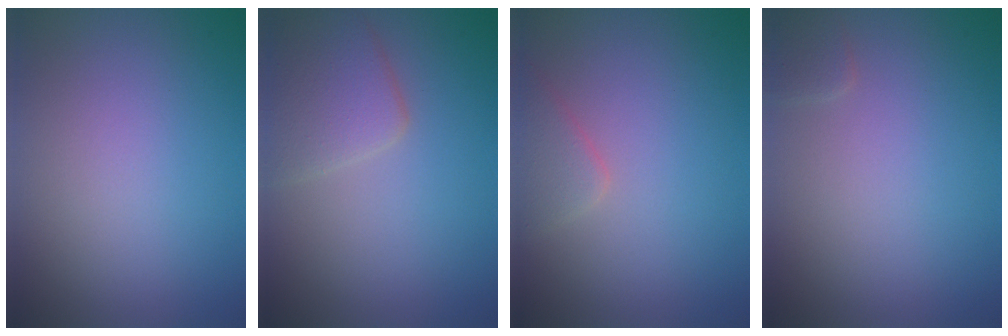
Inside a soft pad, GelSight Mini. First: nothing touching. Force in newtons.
{"total": 3.7, "press": 3.7, "slide": 0.2}
{"total": 2.1, "press": 2.1, "slide": 0.2}
{"total": 1.0, "press": 1.0, "slide": 0.1}